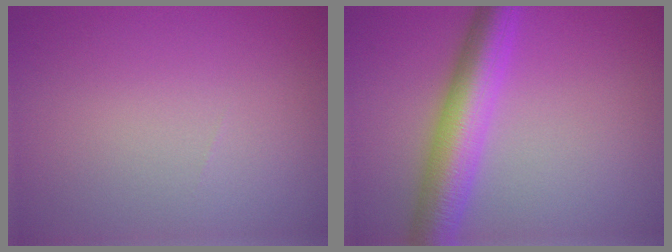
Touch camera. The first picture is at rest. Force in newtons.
{"total": 6.6, "press": 6.6, "slide": 0.1}